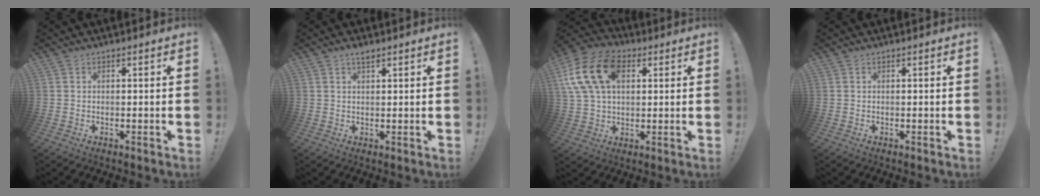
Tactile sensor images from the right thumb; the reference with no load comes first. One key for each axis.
{"total": 2.3, "fx": 1.8, "fy": 0.5, "fz": 1.3, "tx": -0.019, "ty": -0.008, "tz": 0.030}
{"total": 17.9, "fx": 6.0, "fy": 11.9, "fz": 12.0, "tx": -0.235, "ty": -0.009, "tz": 0.111}
{"total": 0.0}